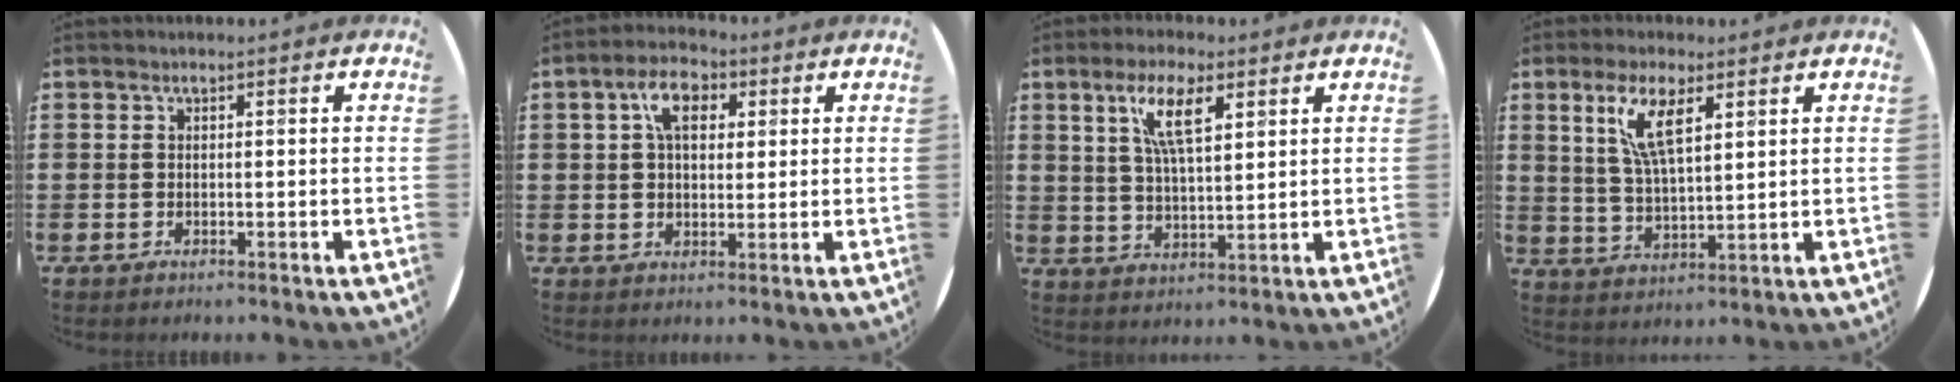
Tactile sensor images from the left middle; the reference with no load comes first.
{"total": 5.6, "force": [2.6, 3.4, 3.7], "torque": [-0.060, 0.008, 0.040]}
{"total": 7.3, "force": [4.1, 2.3, 5.6], "torque": [-0.115, 0.006, 0.070]}
{"total": 7.0, "force": [3.9, 2.1, 5.5], "torque": [-0.111, 0.006, 0.065]}